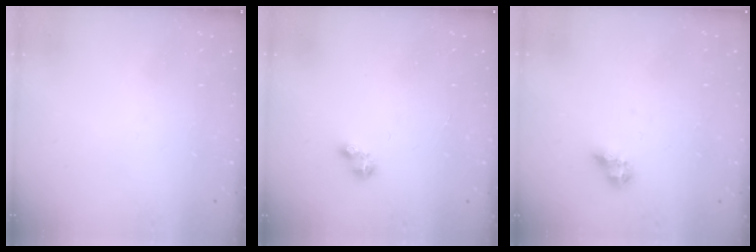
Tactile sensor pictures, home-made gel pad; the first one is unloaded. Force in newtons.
{"total": 2.8, "press": 2.8, "slide": 0.4}
{"total": 6.4, "press": 6.3, "slide": 0.5}